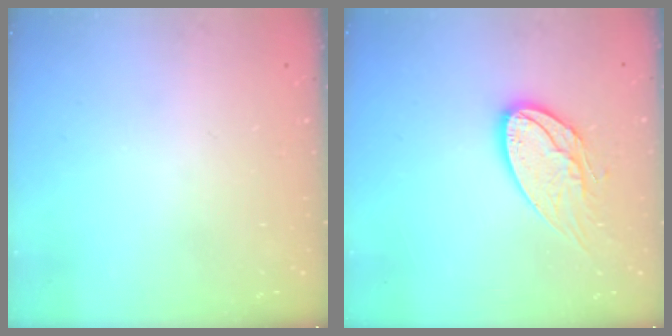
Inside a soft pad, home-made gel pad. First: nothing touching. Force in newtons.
{"total": 14.7, "press": 14.6, "slide": 1.2}